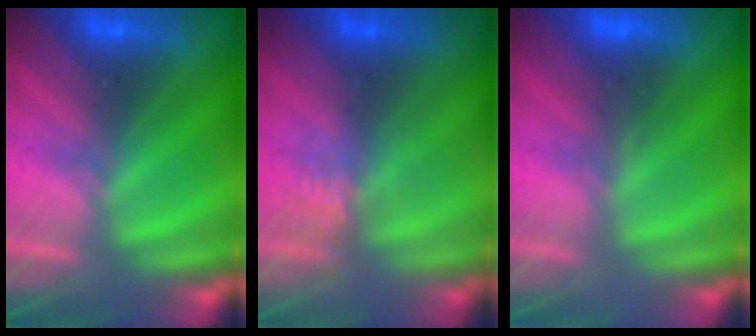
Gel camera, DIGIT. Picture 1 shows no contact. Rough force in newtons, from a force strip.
{"total": 4.0}
{"total": 2.9}